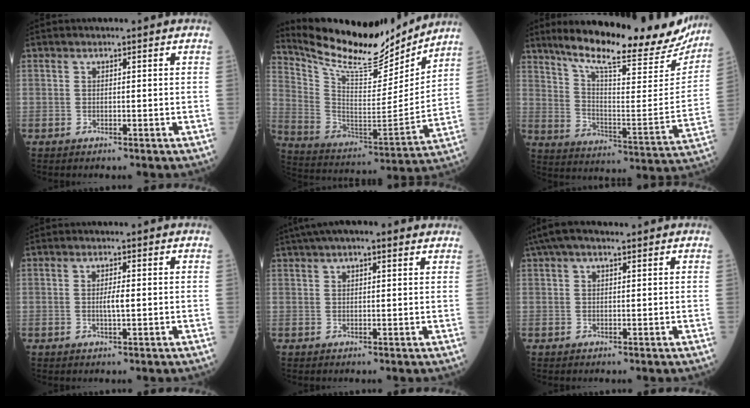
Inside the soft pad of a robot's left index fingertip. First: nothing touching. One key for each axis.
{"total": 18.5, "fx": 16.9, "fy": 3.9, "fz": 6.5, "tx": -0.136, "ty": -0.029, "tz": 0.283}
{"total": 25.8, "fx": 22.5, "fy": 3.9, "fz": 12.0, "tx": -0.187, "ty": -0.068, "tz": 0.300}
{"total": 2.0, "fx": -0.3, "fy": 0.2, "fz": 1.9, "tx": -0.037, "ty": -0.003, "tz": -0.006}
{"total": 8.2, "fx": 5.8, "fy": 2.0, "fz": 5.4, "tx": -0.084, "ty": 0.040, "tz": 0.085}
{"total": 5.4, "fx": 3.5, "fy": 1.9, "fz": 3.7, "tx": -0.077, "ty": 0.038, "tz": 0.060}